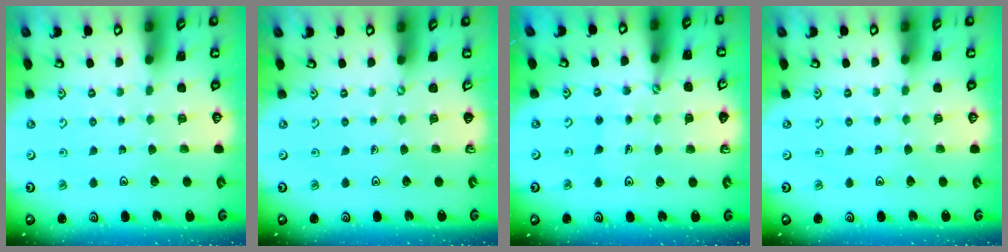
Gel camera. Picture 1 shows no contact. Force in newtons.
{"total": 0.0}
{"total": 2.4, "press": 2.0, "slide": 1.3}
{"total": 0.0}